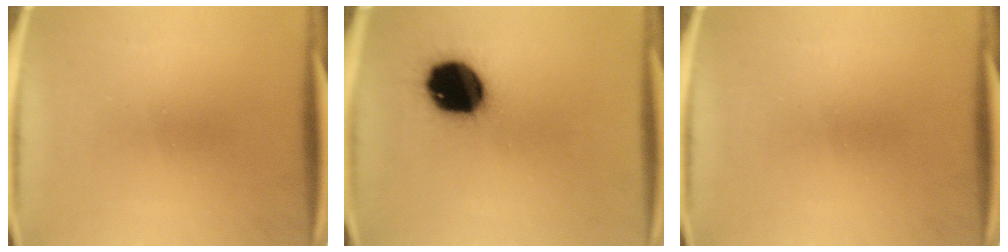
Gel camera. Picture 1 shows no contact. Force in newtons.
{"total": 18.5}
{"total": 0.0}